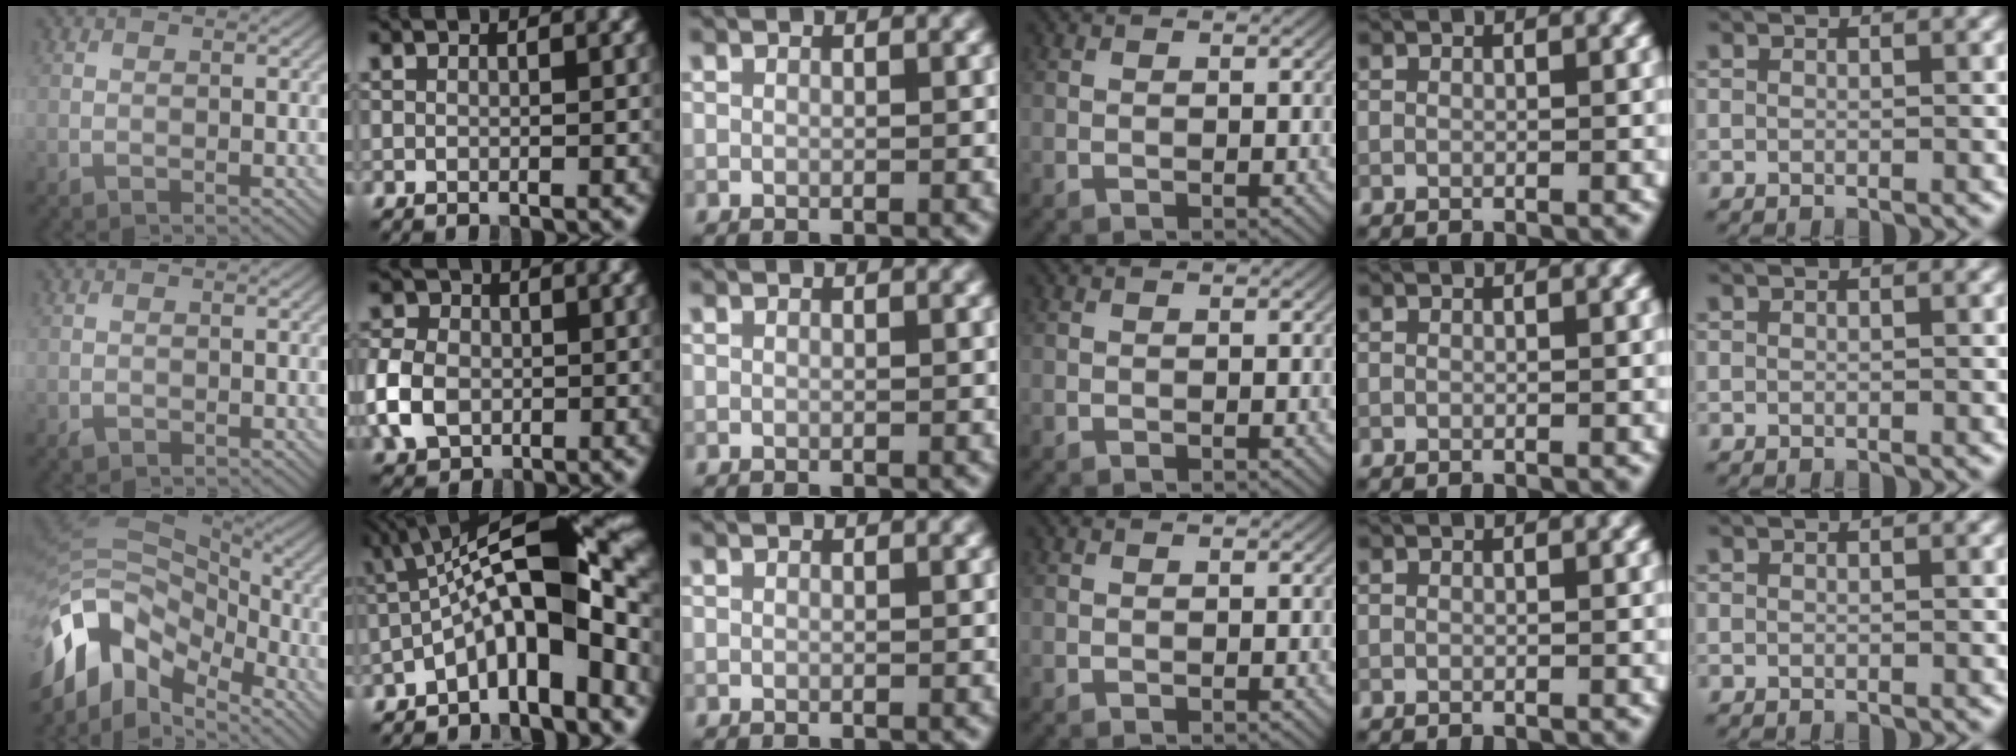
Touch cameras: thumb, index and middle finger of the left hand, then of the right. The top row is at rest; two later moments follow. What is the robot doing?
{"motion": "lift_and_place", "object": "coin"}